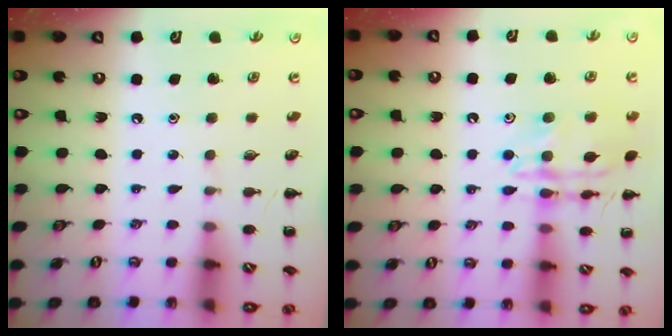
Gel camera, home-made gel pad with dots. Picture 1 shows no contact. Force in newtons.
{"total": 15.2, "press": 15.2, "slide": 0.8}